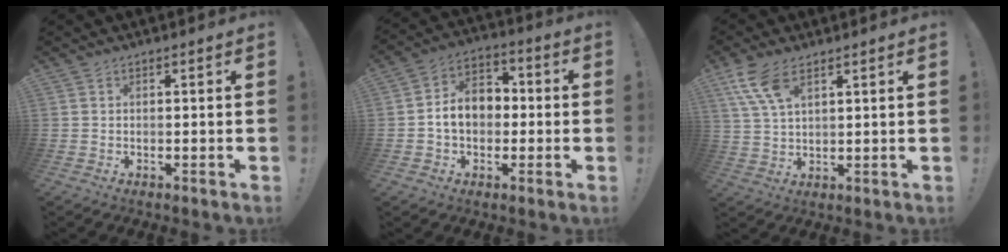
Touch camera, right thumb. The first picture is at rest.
{"total": 11.4, "force": [-0.3, 8.7, 7.3], "torque": [-0.107, 0.014, 0.000]}
{"total": 9.1, "force": [5.3, 3.9, 6.3], "torque": [-0.120, -0.014, 0.103]}